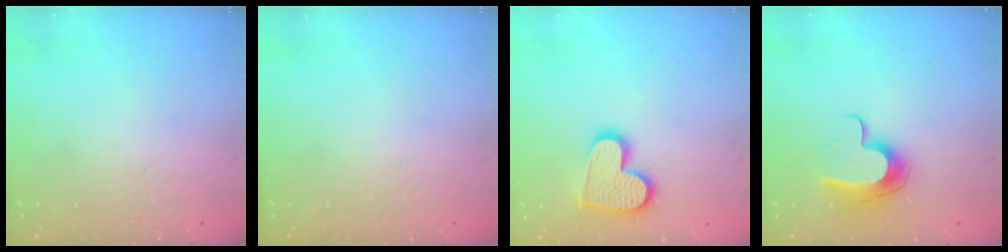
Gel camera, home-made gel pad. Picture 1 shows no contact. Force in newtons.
{"total": 0.0}
{"total": 13.8, "press": 13.8, "slide": 1.1}
{"total": 11.5, "press": 11.5, "slide": 0.4}